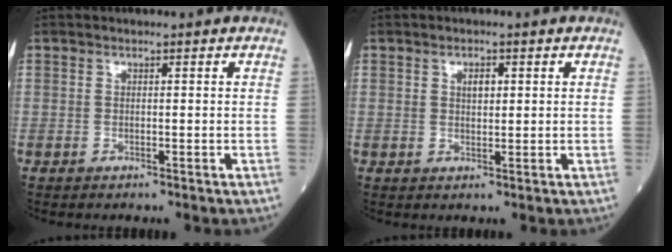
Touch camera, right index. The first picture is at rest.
{"total": 2.0, "force": [0.7, 1.0, 1.6], "torque": [-0.025, -0.001, 0.011]}